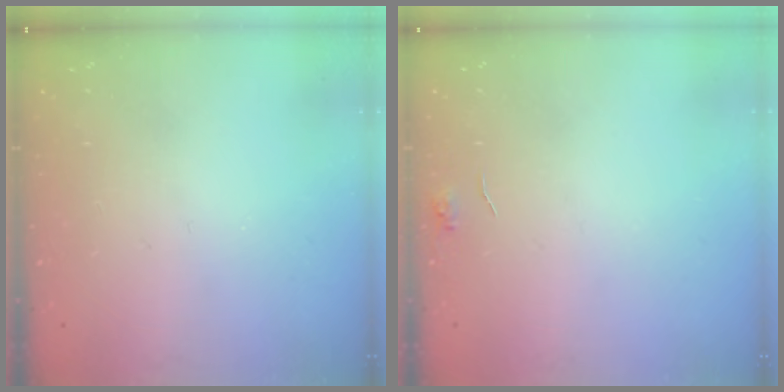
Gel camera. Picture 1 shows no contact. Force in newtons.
{"total": 3.9, "press": 3.8, "slide": 0.5}